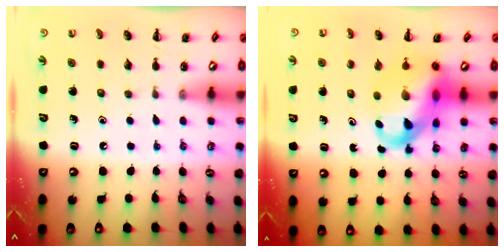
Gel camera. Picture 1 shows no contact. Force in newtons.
{"total": 14.8, "press": 14.3, "slide": 3.6}